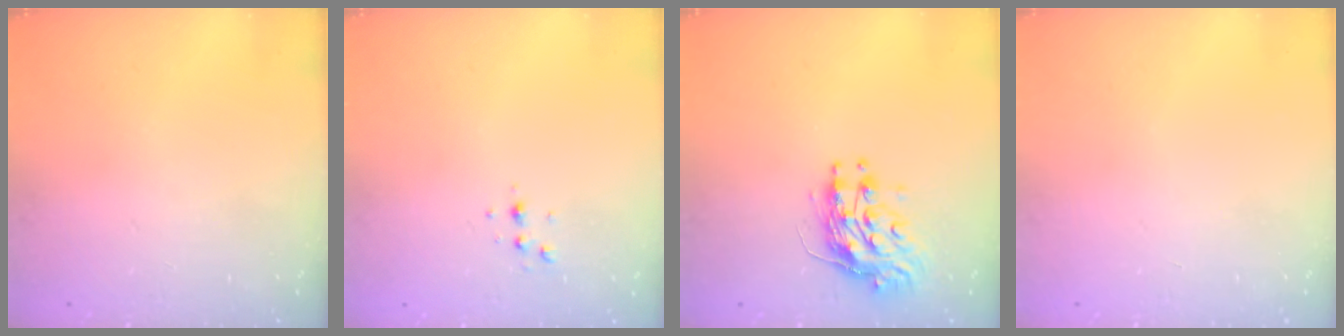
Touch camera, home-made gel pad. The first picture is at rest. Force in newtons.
{"total": 3.6, "press": 3.1, "slide": 1.7}
{"total": 9.6, "press": 9.6, "slide": 0.3}
{"total": 0.0}